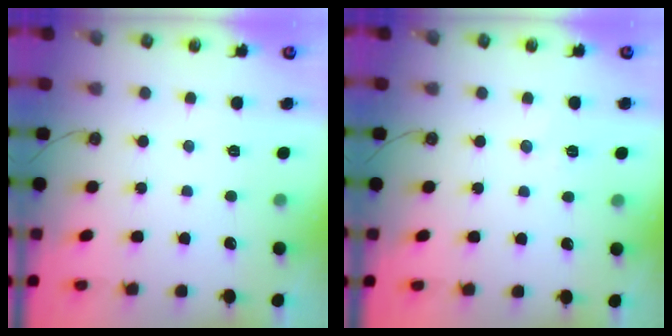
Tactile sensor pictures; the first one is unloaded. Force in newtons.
{"total": 4.5, "press": 4.3, "slide": 1.5}